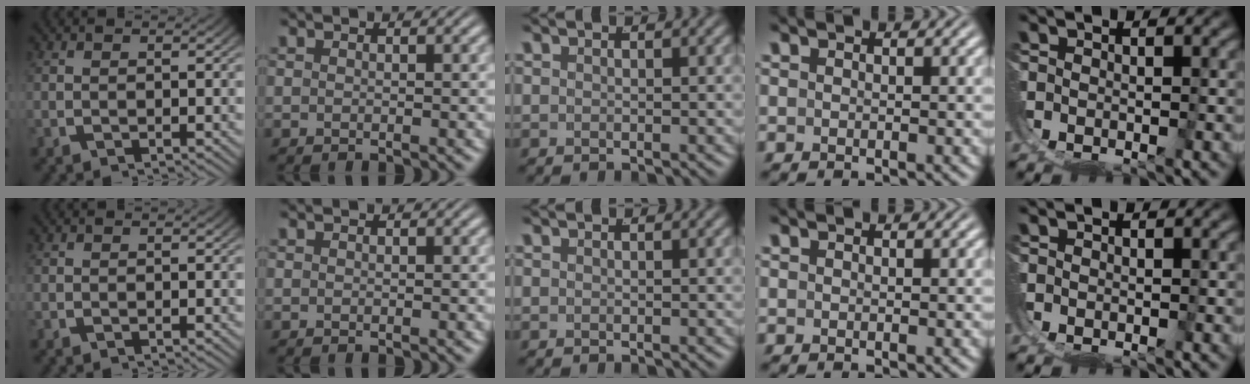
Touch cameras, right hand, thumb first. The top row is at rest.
{}